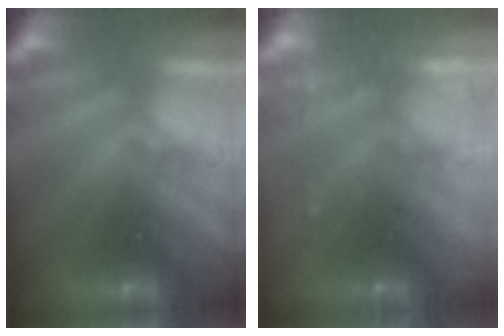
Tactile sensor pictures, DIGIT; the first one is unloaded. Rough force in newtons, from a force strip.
{"total": 8.7}